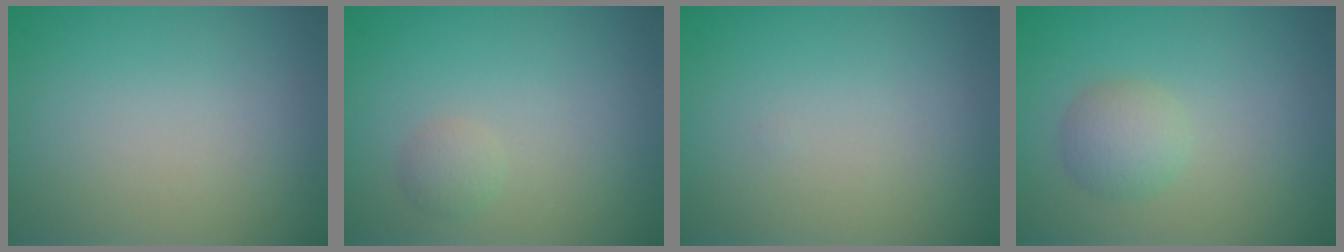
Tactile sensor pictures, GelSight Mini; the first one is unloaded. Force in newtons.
{"total": 1.2, "press": 1.2, "slide": 0.0}
{"total": 0.0}
{"total": 2.5, "press": 2.5, "slide": 0.1}